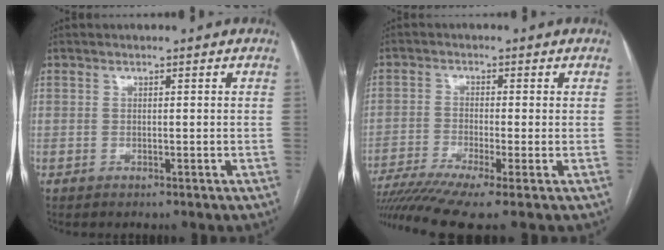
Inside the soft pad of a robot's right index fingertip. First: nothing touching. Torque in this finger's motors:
{"motor_torque": [1.24, -0.90, 0.35, 0.10]}